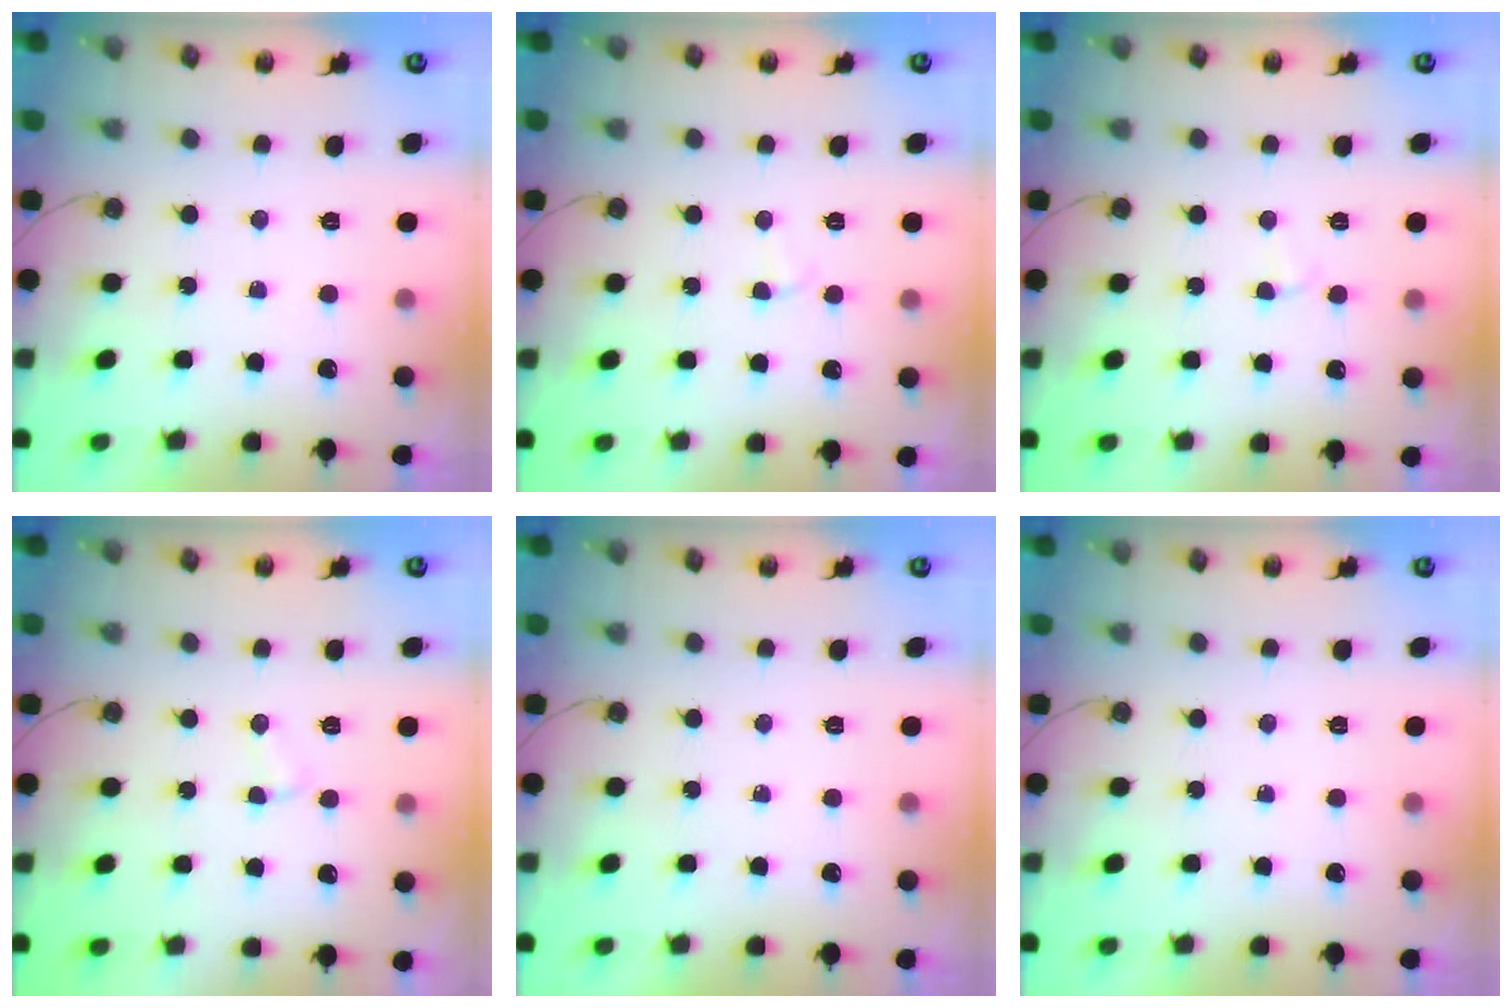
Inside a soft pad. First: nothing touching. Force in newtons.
{"total": 2.6, "press": 2.6, "slide": 0.2}
{"total": 2.6, "press": 2.6, "slide": 0.2}
{"total": 2.8, "press": 2.8, "slide": 0.3}
{"total": 0.0}
{"total": 0.0}